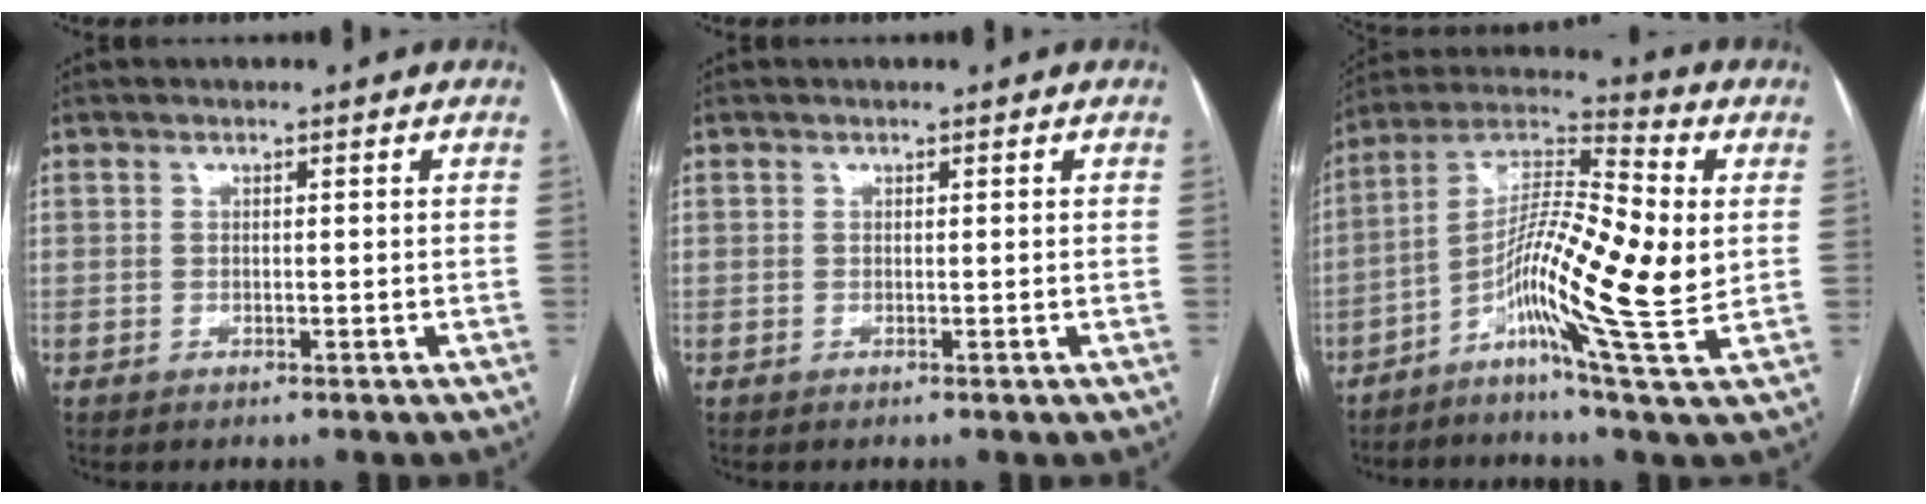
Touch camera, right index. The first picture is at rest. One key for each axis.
{"total": 0.0}
{"total": 16.8, "fx": -1.8, "fy": 1.1, "fz": 16.6, "tx": -0.310, "ty": 0.009, "tz": -0.045}